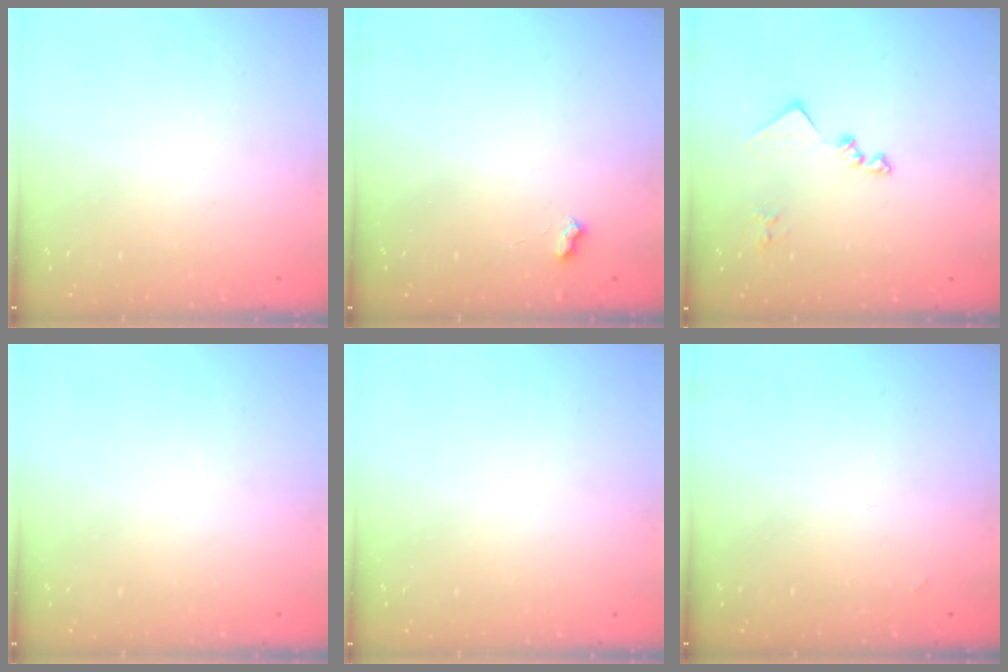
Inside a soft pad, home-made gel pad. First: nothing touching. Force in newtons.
{"total": 2.4, "press": 2.4, "slide": 0.5}
{"total": 10.9, "press": 10.9, "slide": 0.1}
{"total": 0.0}
{"total": 0.0}
{"total": 1.1, "press": 1.0, "slide": 0.3}